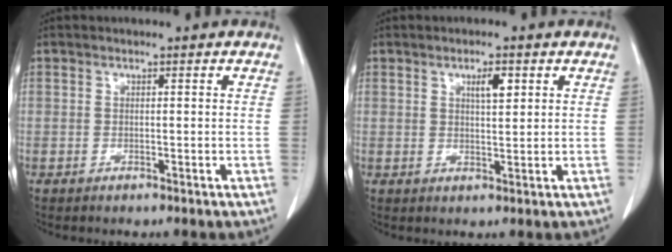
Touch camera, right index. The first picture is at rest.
{"total": 3.0, "force": [1.4, 0.8, 2.6], "torque": [-0.045, -0.002, 0.023]}